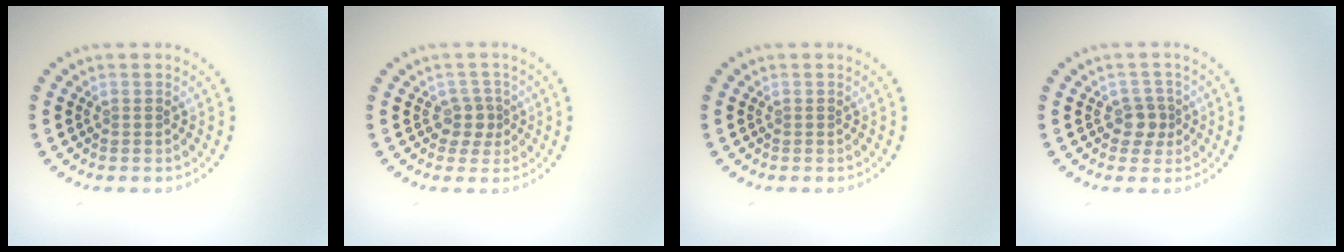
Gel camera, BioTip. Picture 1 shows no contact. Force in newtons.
{"total": 1.8, "press": 1.5, "slide": 1.1}
{"total": 0.0}
{"total": 1.8, "press": 1.5, "slide": 1.0}